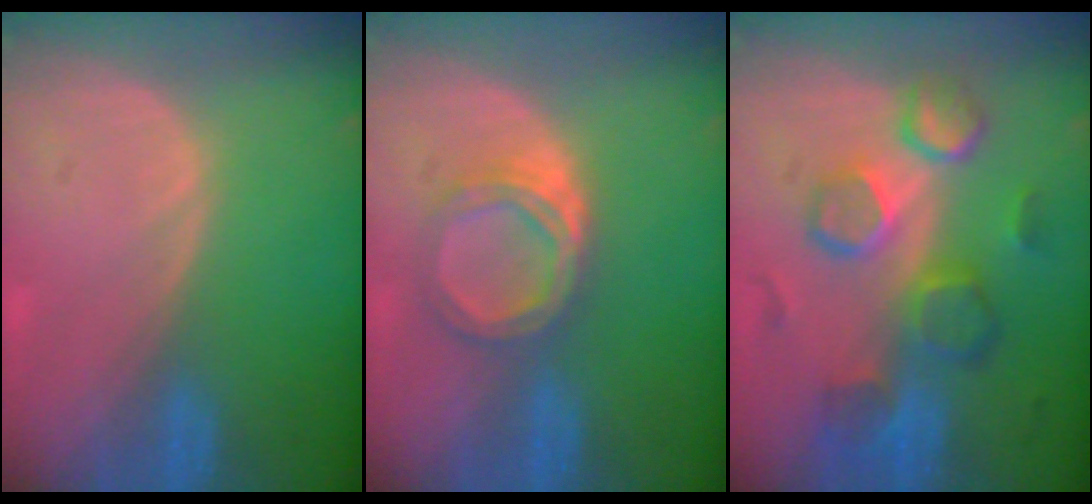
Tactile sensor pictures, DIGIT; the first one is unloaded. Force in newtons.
{"total": 5.3, "press": 4.9, "slide": 2.0}
{"total": 10.3, "press": 9.1, "slide": 4.9}